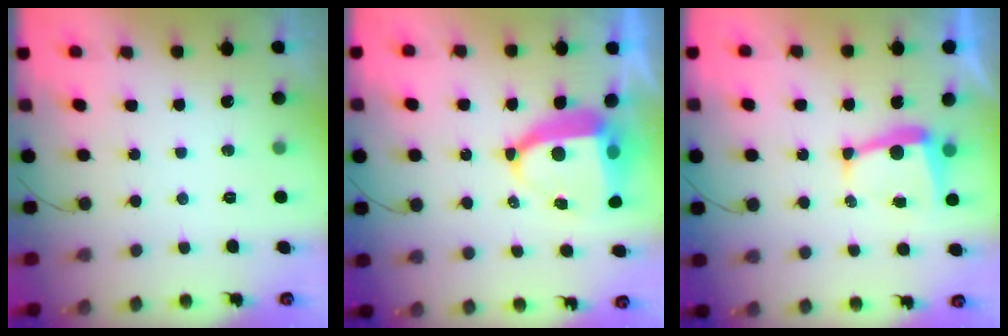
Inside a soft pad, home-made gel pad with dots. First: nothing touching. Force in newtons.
{"total": 9.8, "press": 9.7, "slide": 1.3}
{"total": 5.8, "press": 5.8, "slide": 0.4}